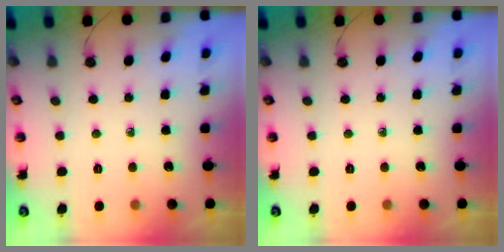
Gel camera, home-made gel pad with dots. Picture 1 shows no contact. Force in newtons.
{"total": 0.0}